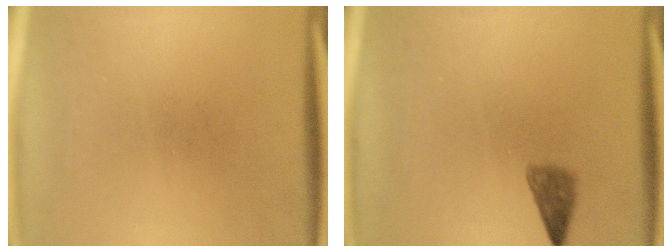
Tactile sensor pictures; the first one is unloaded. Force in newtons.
{"total": 2.1}